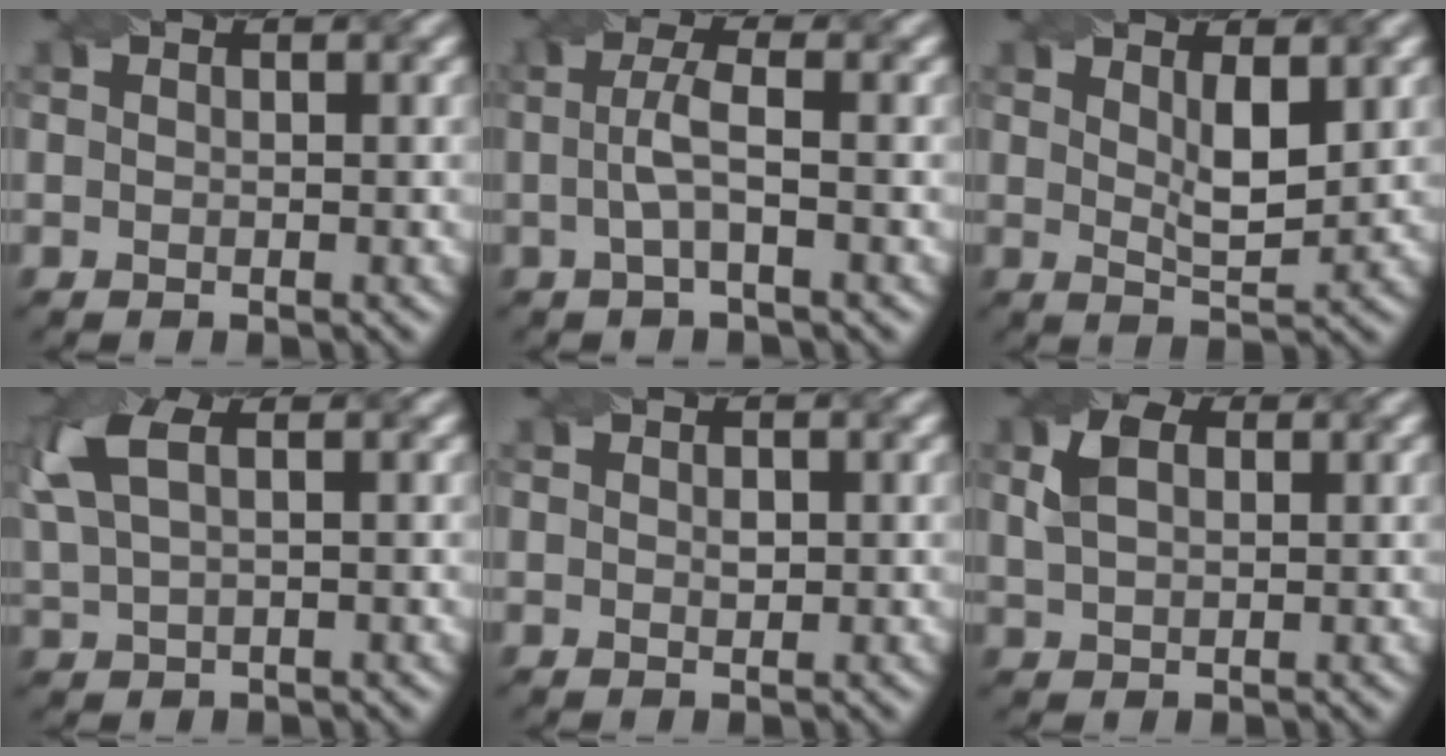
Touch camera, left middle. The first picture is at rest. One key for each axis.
{"total": 2.7, "fx": -0.2, "fy": 0.6, "fz": 2.7, "tx": -0.056, "ty": 0.004, "tz": -0.005}
{"total": 3.0, "fx": 1.2, "fy": 0.8, "fz": 2.6, "tx": -0.049, "ty": -0.008, "tz": 0.023}
{"total": 5.4, "fx": 2.0, "fy": 2.5, "fz": 4.4, "tx": -0.107, "ty": 0.016, "tz": 0.042}
{"total": 0.7, "fx": 0.1, "fy": 0.4, "fz": 0.6, "tx": -0.009, "ty": 0.000, "tz": 0.002}
{"total": 3.2, "fx": 1.1, "fy": 2.1, "fz": 2.1, "tx": -0.051, "ty": 0.005, "tz": 0.022}